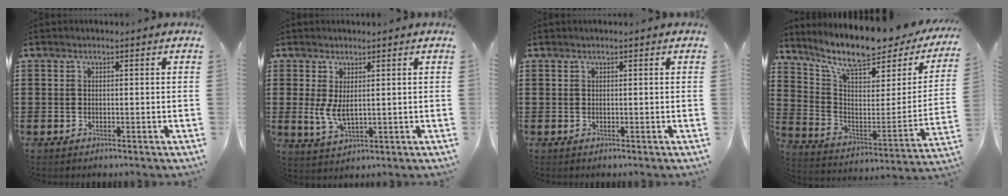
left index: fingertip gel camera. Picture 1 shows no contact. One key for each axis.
{"total": 4.7, "fx": 0.9, "fy": 2.2, "fz": 4.0, "tx": -0.095, "ty": -0.002, "tz": 0.014}
{"total": 0.0}
{"total": 9.3, "fx": 7.6, "fy": 1.8, "fz": 5.0, "tx": -0.126, "ty": -0.059, "tz": 0.127}